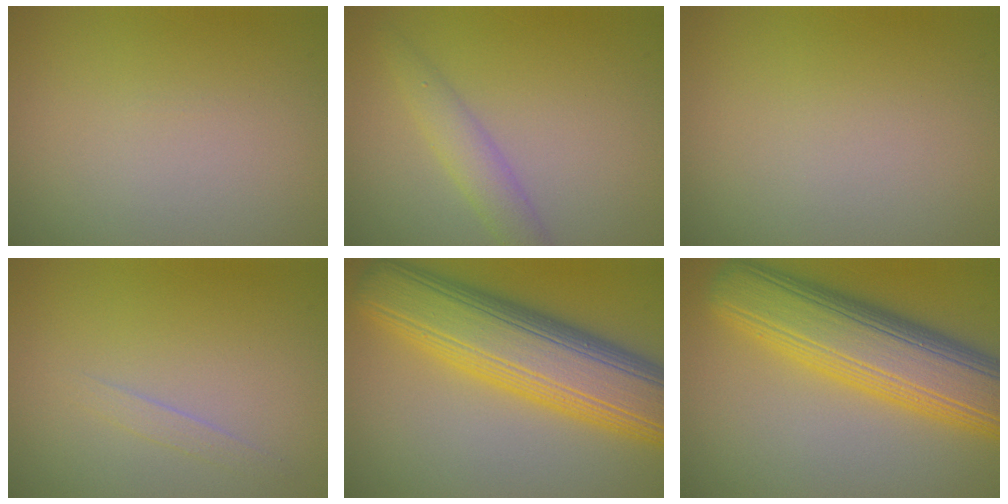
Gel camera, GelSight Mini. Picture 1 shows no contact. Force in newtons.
{"total": 2.5, "press": 2.5, "slide": 0.1}
{"total": 0.0}
{"total": 0.9, "press": 0.9, "slide": 0.0}
{"total": 12.0, "press": 12.0, "slide": 0.2}
{"total": 10.8, "press": 10.8, "slide": 0.4}